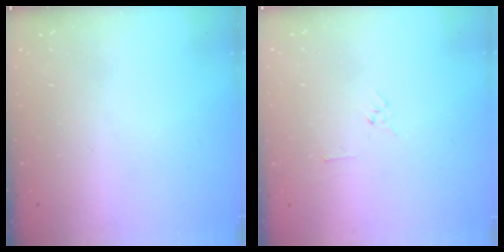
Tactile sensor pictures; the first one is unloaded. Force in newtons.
{"total": 3.5, "press": 3.4, "slide": 0.8}